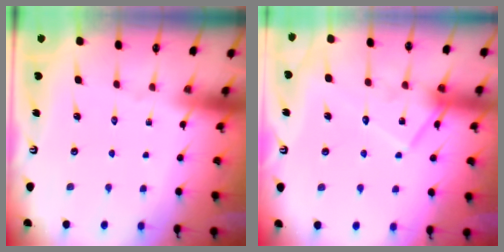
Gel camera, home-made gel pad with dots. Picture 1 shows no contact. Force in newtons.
{"total": 14.5, "press": 14.5, "slide": 1.3}